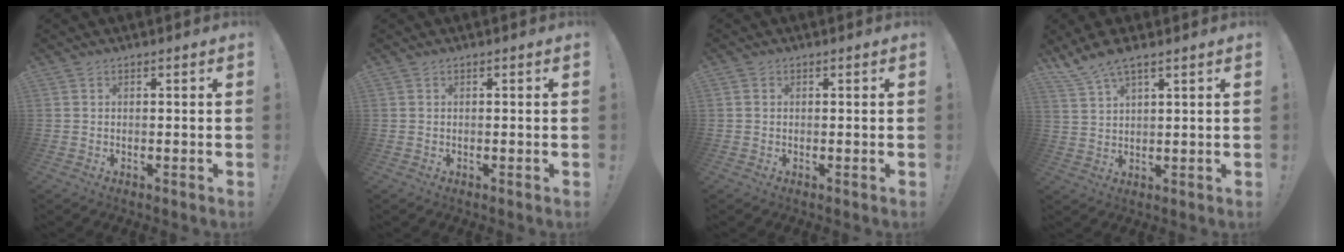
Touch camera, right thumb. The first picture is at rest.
{"total": 0.0}
{"total": 0.7, "force": [0.1, 0.7, 0.2], "torque": [-0.006, 0.005, 0.003]}
{"total": 6.5, "force": [5.3, 1.2, 3.6], "torque": [-0.074, -0.025, 0.099]}